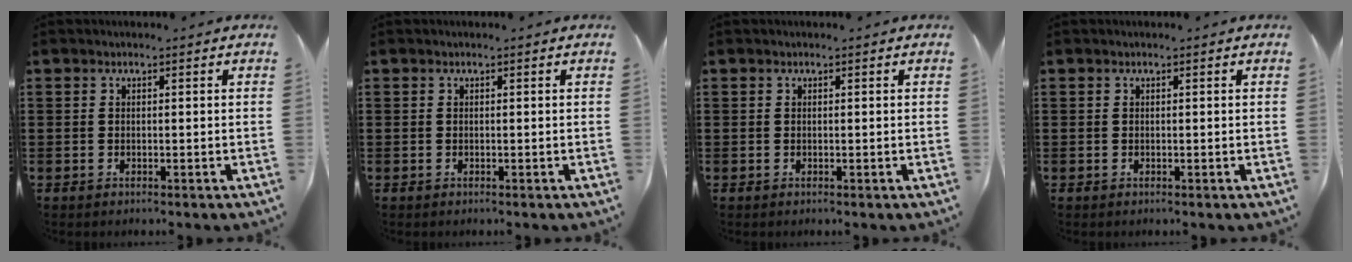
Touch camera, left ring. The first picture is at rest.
{"total": 0.0}
{"total": 0.0}
{"total": 0.0}